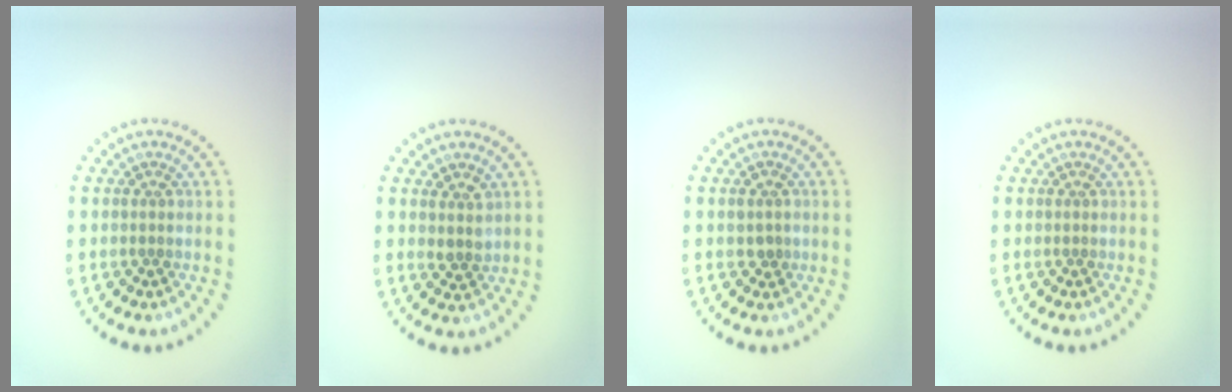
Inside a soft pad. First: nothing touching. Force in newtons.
{"total": 1.7, "press": 1.5, "slide": 0.9}
{"total": 1.1, "press": 1.1, "slide": 0.2}
{"total": 0.0}